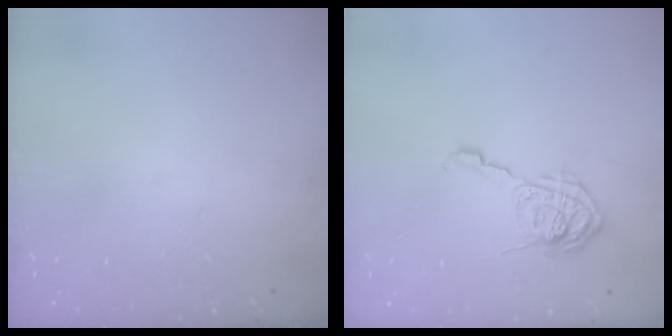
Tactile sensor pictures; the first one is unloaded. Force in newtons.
{"total": 10.3, "press": 10.3, "slide": 0.3}